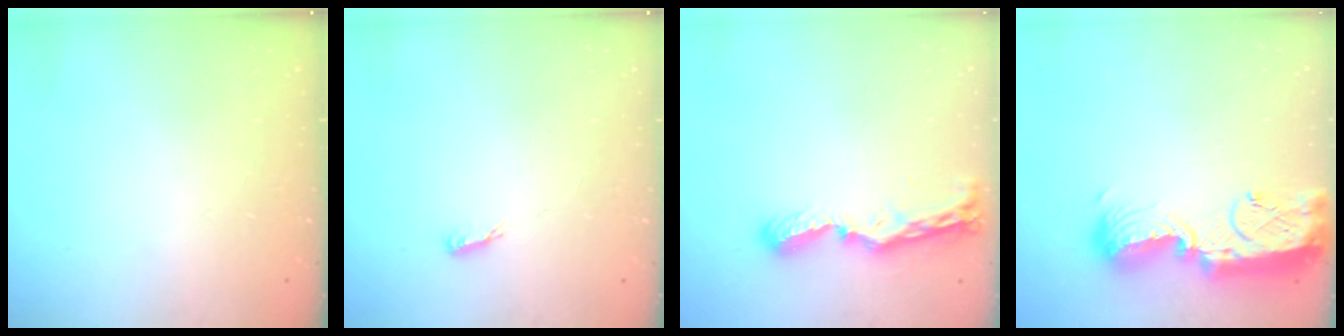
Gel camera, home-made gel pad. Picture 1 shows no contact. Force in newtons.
{"total": 4.2, "press": 4.2, "slide": 0.7}
{"total": 8.4, "press": 8.4, "slide": 0.4}
{"total": 15.4, "press": 15.3, "slide": 1.4}